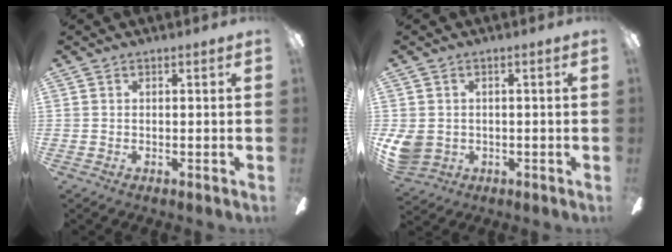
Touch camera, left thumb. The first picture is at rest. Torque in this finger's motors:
{"motor_torque": [-0.35, 0.40, 0.04, -0.04, 0.00]}